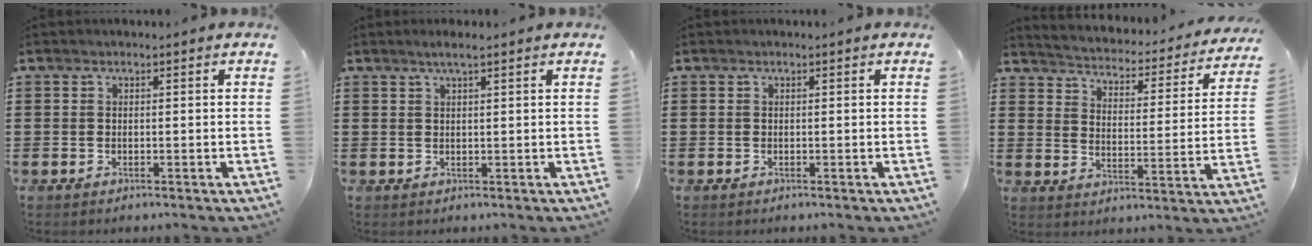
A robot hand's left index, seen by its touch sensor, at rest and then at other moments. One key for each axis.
{"total": 1.7, "fx": 1.1, "fy": 0.1, "fz": 1.3, "tx": -0.026, "ty": 0.000, "tz": 0.020}
{"total": 0.0}
{"total": 2.6, "fx": 2.6, "fy": 0.0, "fz": 0.1, "tx": -0.023, "ty": -0.032, "tz": 0.032}